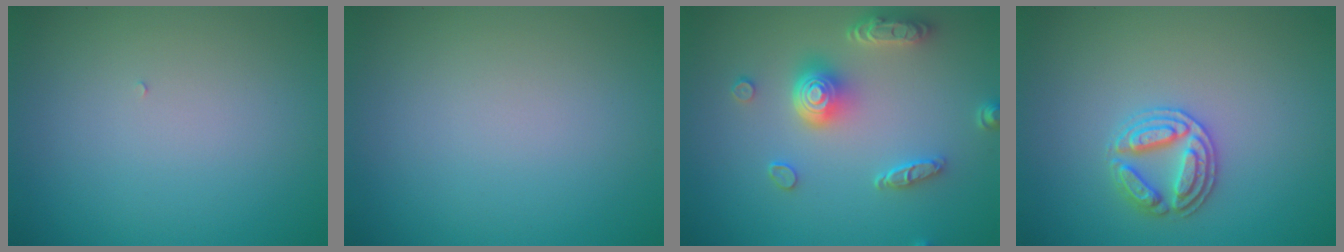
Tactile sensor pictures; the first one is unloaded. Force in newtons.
{"total": 0.0}
{"total": 4.9, "press": 3.9, "slide": 2.9}
{"total": 2.8, "press": 2.8, "slide": 0.2}